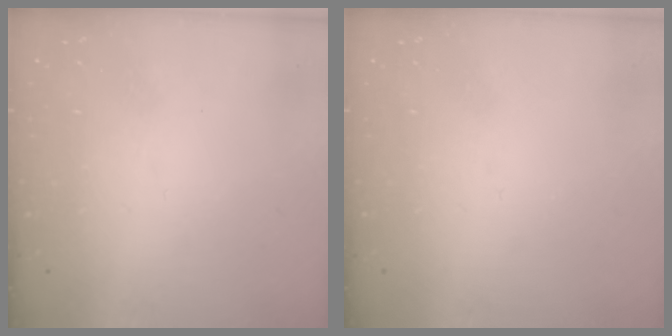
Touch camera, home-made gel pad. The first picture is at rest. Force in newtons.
{"total": 0.0}